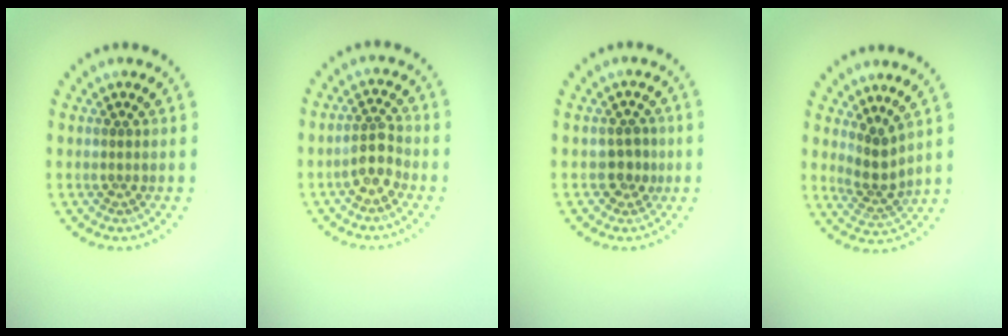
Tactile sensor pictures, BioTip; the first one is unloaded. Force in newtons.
{"total": 2.4, "press": 2.2, "slide": 1.1}
{"total": 1.9, "press": 1.7, "slide": 0.9}
{"total": 2.6, "press": 2.0, "slide": 1.8}